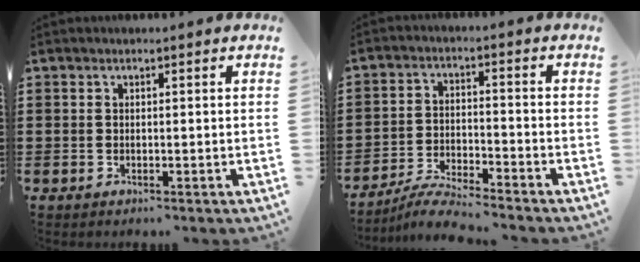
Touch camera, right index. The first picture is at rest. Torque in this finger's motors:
{"motor_torque": [-0.01, 0.06, 0.06, 0.02]}